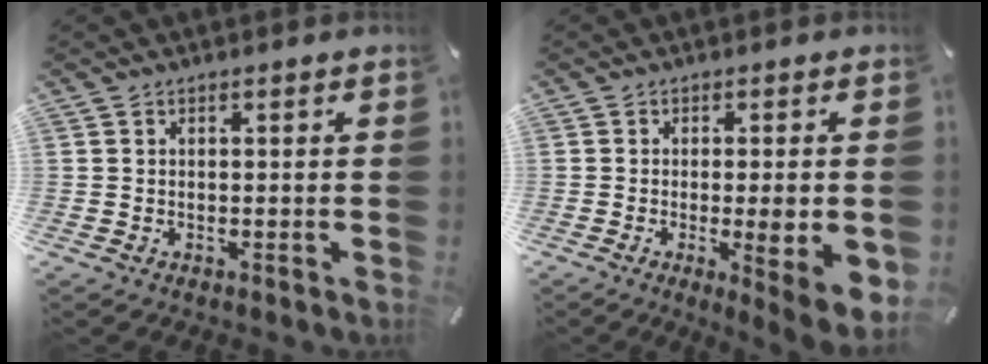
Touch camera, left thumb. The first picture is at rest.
{"total": 8.0, "force": [-1.0, 1.2, 7.9], "torque": [-0.102, -0.017, -0.012]}